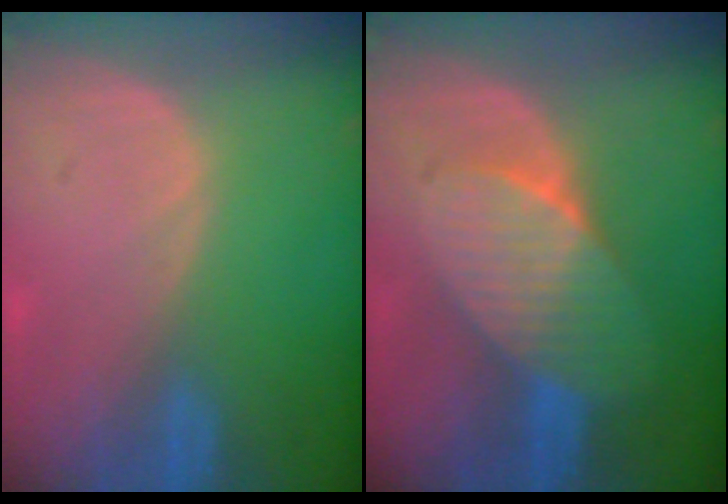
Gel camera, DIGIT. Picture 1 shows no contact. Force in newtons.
{"total": 7.4, "press": 6.9, "slide": 2.5}